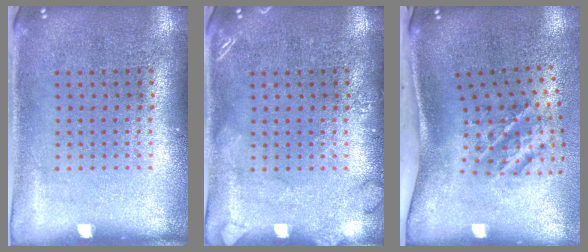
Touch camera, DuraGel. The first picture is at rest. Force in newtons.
{"total": 1.7, "press": 1.6, "slide": 0.3}
{"total": 2.2, "press": 1.2, "slide": 1.8}